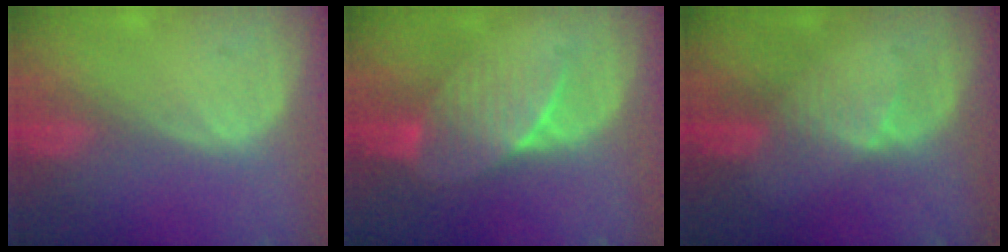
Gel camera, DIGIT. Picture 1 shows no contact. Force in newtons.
{"total": 7.1, "press": 6.5, "slide": 2.8}
{"total": 2.7, "press": 2.7, "slide": 0.3}